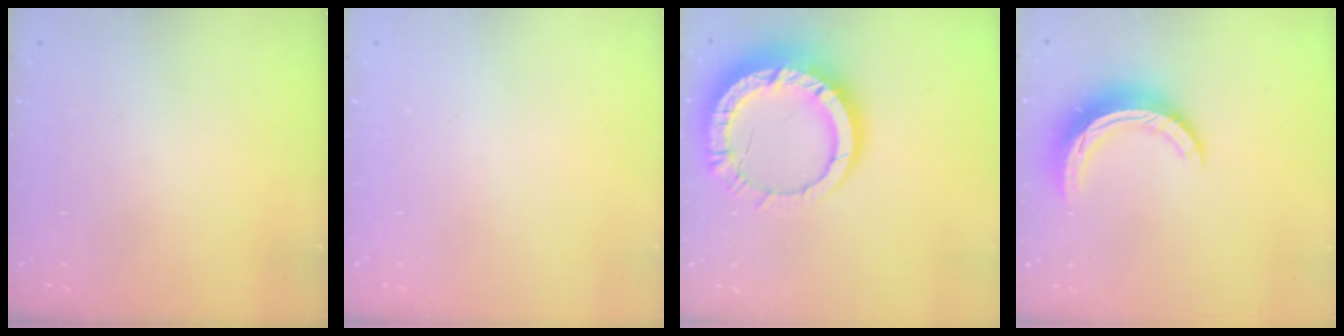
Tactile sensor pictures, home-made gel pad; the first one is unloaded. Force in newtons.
{"total": 0.0}
{"total": 17.7, "press": 17.7, "slide": 1.5}
{"total": 11.8, "press": 11.8, "slide": 0.9}